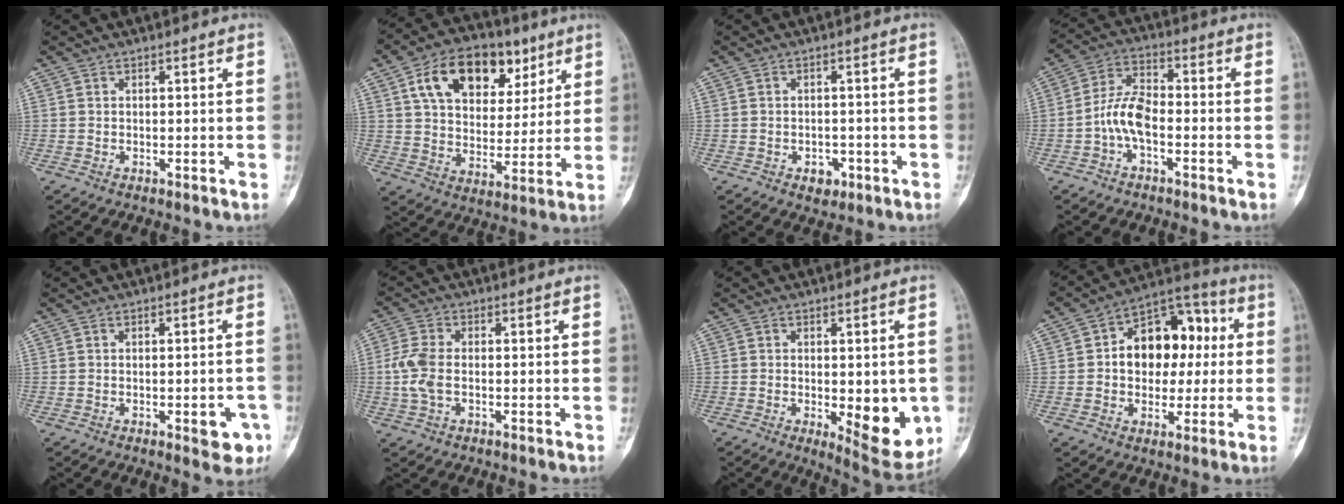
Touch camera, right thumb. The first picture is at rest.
{"total": 18.2, "force": [8.3, 11.5, 11.3], "torque": [-0.145, -0.012, 0.138]}
{"total": 3.2, "force": [-1.4, 2.3, 1.7], "torque": [-0.009, 0.006, -0.014]}
{"total": 7.6, "force": [-2.2, 3.8, 6.2], "torque": [-0.121, 0.030, -0.050]}
{"total": 5.1, "force": [-2.0, 2.1, 4.2], "torque": [-0.032, 0.007, -0.018]}
{"total": 6.0, "force": [-0.6, 3.5, 4.8], "torque": [-0.120, 0.009, -0.015]}
{"total": 11.3, "force": [-2.2, 4.5, 10.1], "torque": [-0.103, -0.019, -0.018]}
{"total": 15.7, "force": [1.7, 10.8, 11.3], "torque": [-0.111, 0.031, 0.018]}